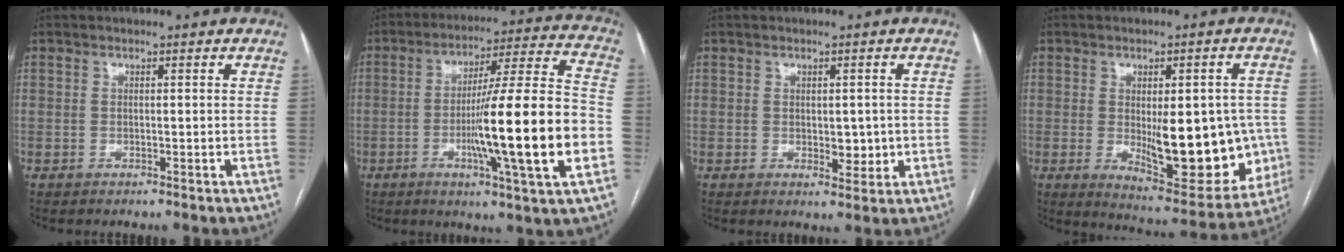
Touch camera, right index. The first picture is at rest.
{"total": 20.2, "force": [-4.7, -0.1, 19.7], "torque": [-0.295, -0.002, -0.075]}
{"total": 3.3, "force": [-0.2, 1.9, 2.7], "torque": [-0.032, -0.003, 0.005]}
{"total": 17.1, "force": [-2.0, 6.3, 15.7], "torque": [-0.195, -0.006, -0.005]}